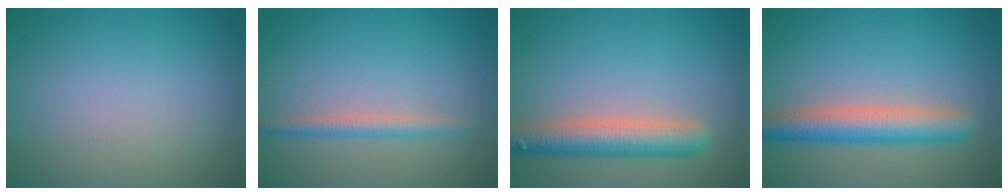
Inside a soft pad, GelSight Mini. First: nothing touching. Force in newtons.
{"total": 1.8, "press": 1.8, "slide": 0.1}
{"total": 5.2, "press": 5.2, "slide": 0.4}
{"total": 5.0, "press": 5.0, "slide": 0.3}